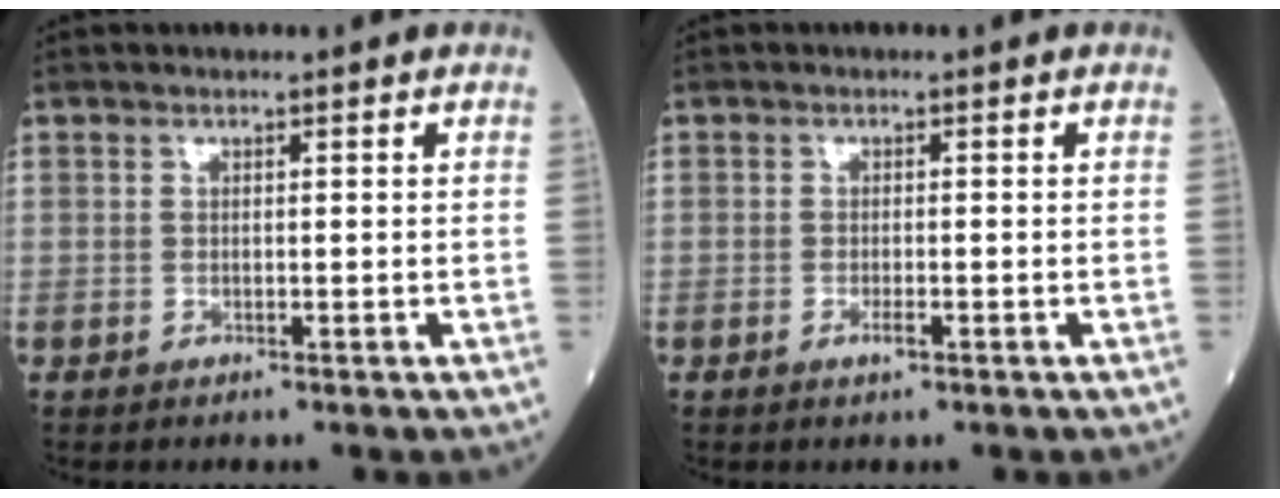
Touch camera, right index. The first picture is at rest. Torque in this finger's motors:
{"motor_torque": [0.17, 0.00, 0.00, -0.01]}